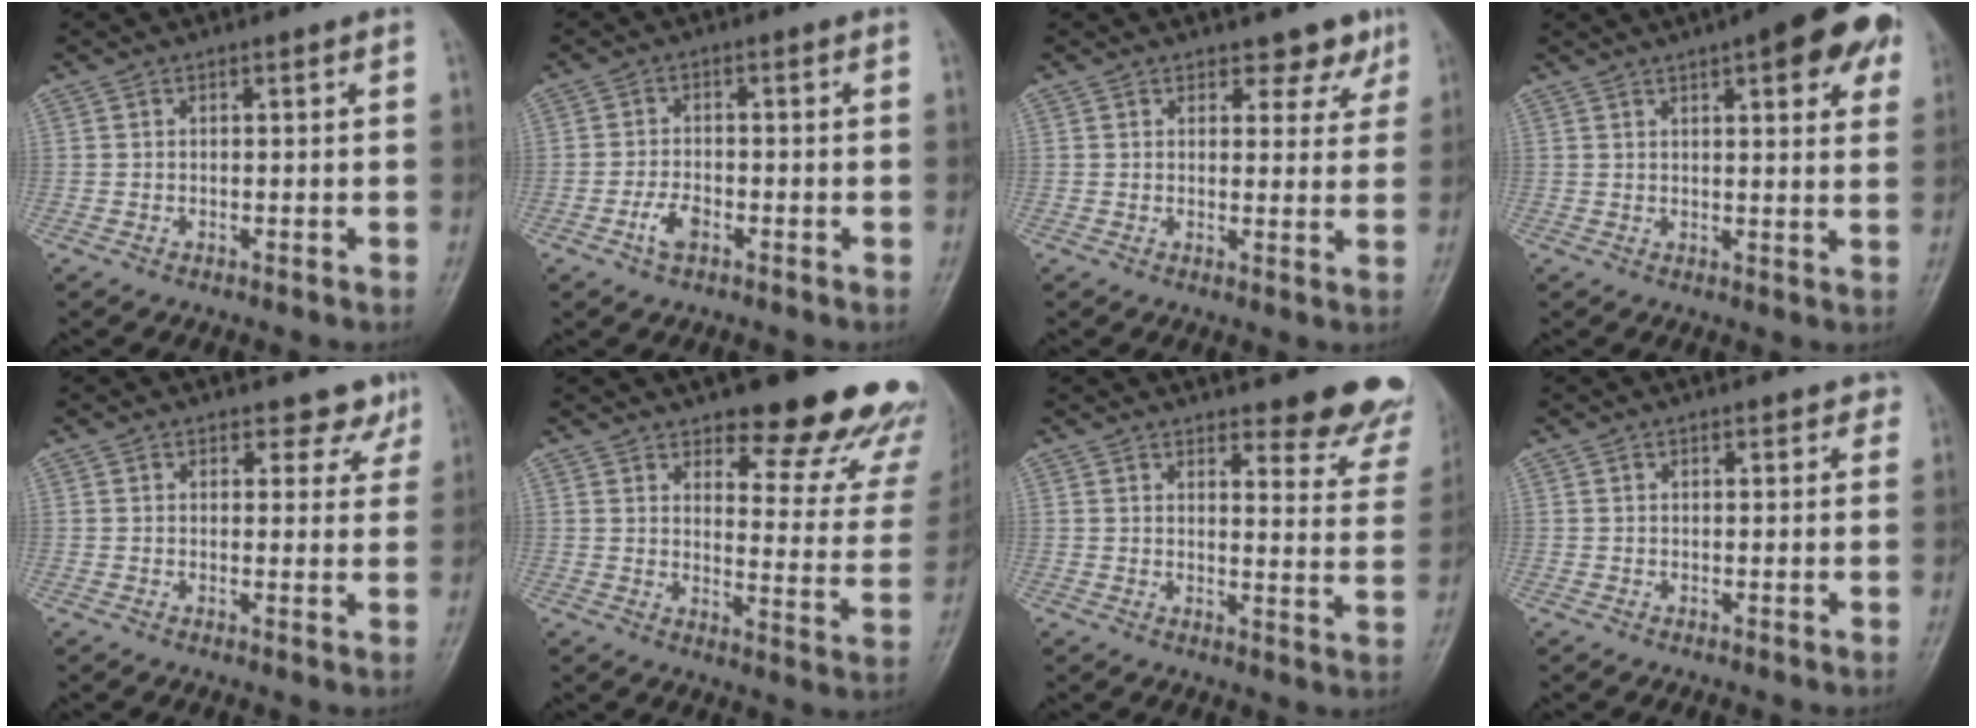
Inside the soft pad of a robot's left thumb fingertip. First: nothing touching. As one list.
[{"total": 3.7, "force": [-1.8, 1.9, 2.5], "torque": [-0.049, 0.012, -0.036]}, {"total": 4.6, "force": [3.6, 2.7, 1.3], "torque": [0.015, -0.024, 0.038]}, {"total": 14.4, "force": [7.1, 4.6, 11.7], "torque": [-0.116, -0.009, 0.081]}, {"total": 4.3, "force": [3.5, 2.5, 0.7], "torque": [0.023, -0.023, 0.032]}, {"total": 21.3, "force": [15.7, 7.3, 12.3], "torque": [-0.099, -0.101, 0.190]}, {"total": 13.4, "force": [11.5, 3.8, 5.7], "torque": [-0.019, -0.077, 0.117]}, {"total": 1.7, "force": [1.3, 0.9, 0.6], "torque": [0.011, -0.002, 0.010]}]